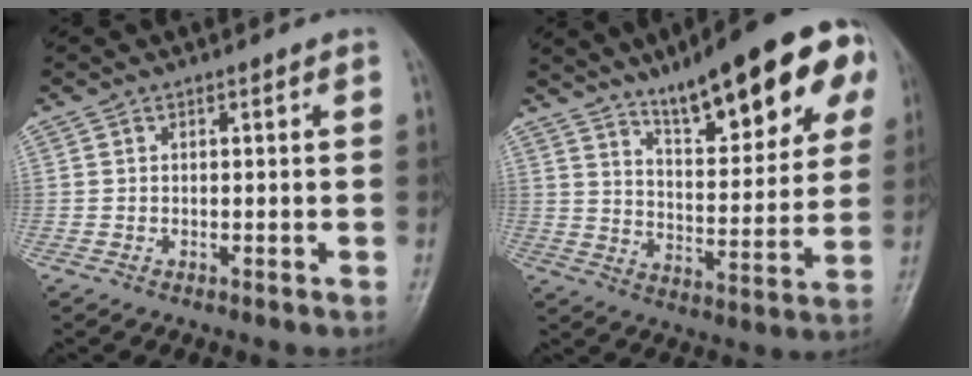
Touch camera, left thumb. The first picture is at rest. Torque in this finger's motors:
{"motor_torque": [0.81, 0.82, 1.83, -0.94, 0.20]}